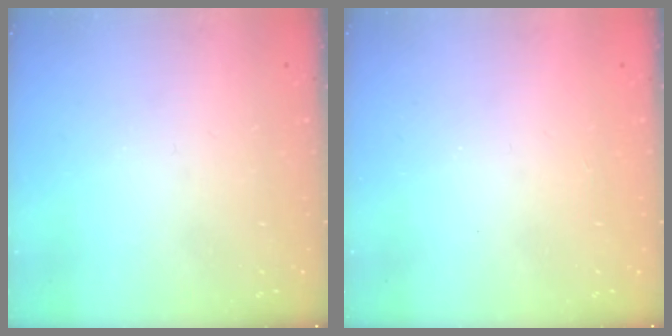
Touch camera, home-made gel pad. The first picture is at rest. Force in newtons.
{"total": 1.2, "press": 1.0, "slide": 0.6}